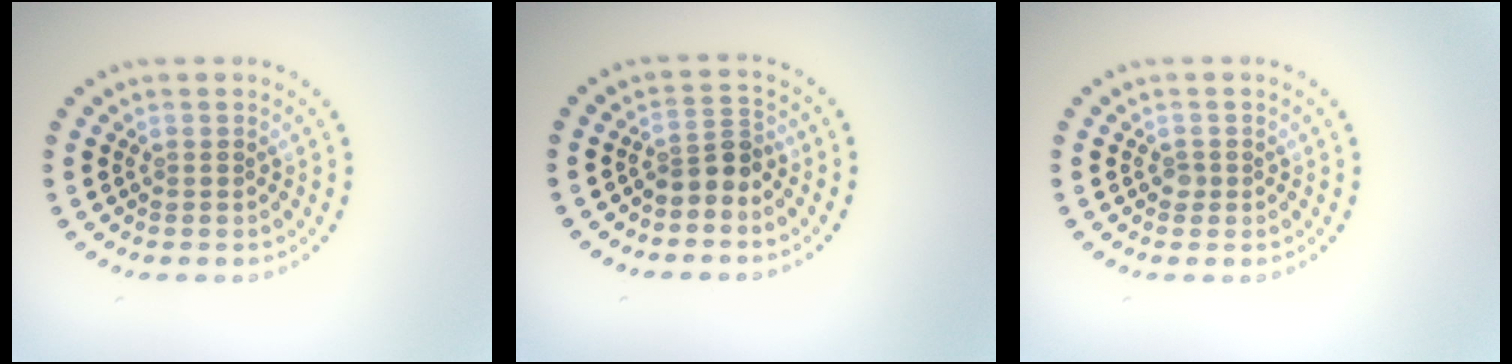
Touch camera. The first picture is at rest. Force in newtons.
{"total": 2.3, "press": 1.8, "slide": 1.5}
{"total": 0.8, "press": 0.6, "slide": 0.5}